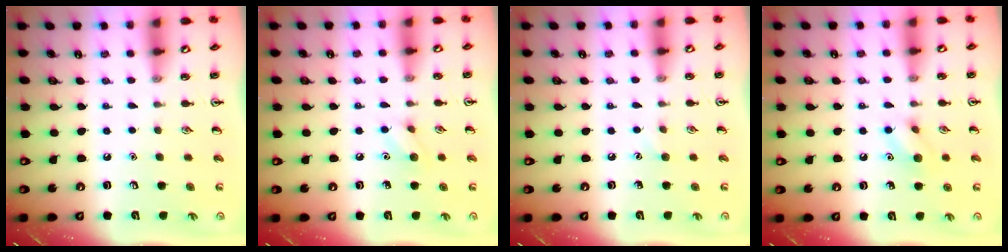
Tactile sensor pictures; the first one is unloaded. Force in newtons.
{"total": 5.9, "press": 5.8, "slide": 1.2}
{"total": 3.9, "press": 3.7, "slide": 1.2}
{"total": 7.5, "press": 7.4, "slide": 0.6}